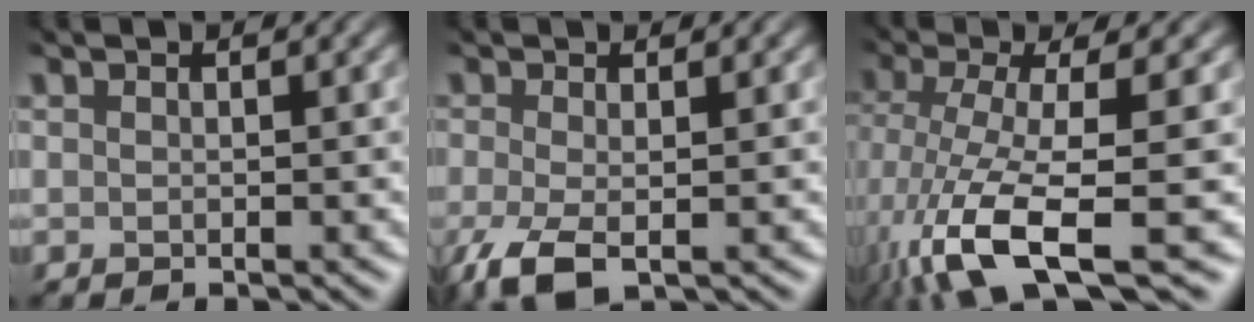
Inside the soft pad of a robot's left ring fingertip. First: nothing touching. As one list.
[{"total": 4.0, "force": [-1.8, 1.1, 3.4], "torque": [-0.084, -0.002, -0.028]}, {"total": 9.8, "force": [-4.6, 2.7, 8.2], "torque": [-0.172, -0.013, -0.074]}]